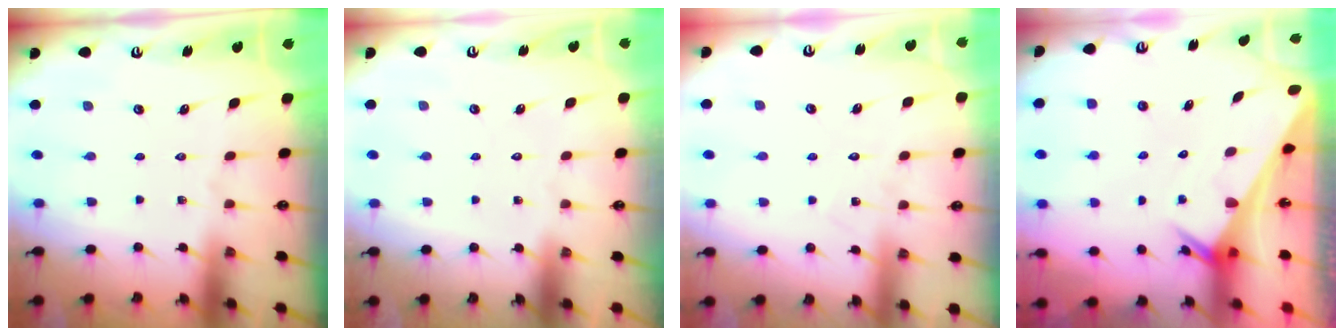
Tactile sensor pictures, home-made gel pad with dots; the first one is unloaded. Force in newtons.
{"total": 1.8, "press": 1.8, "slide": 0.1}
{"total": 6.5, "press": 6.4, "slide": 0.5}
{"total": 2.7, "press": 2.7, "slide": 0.1}